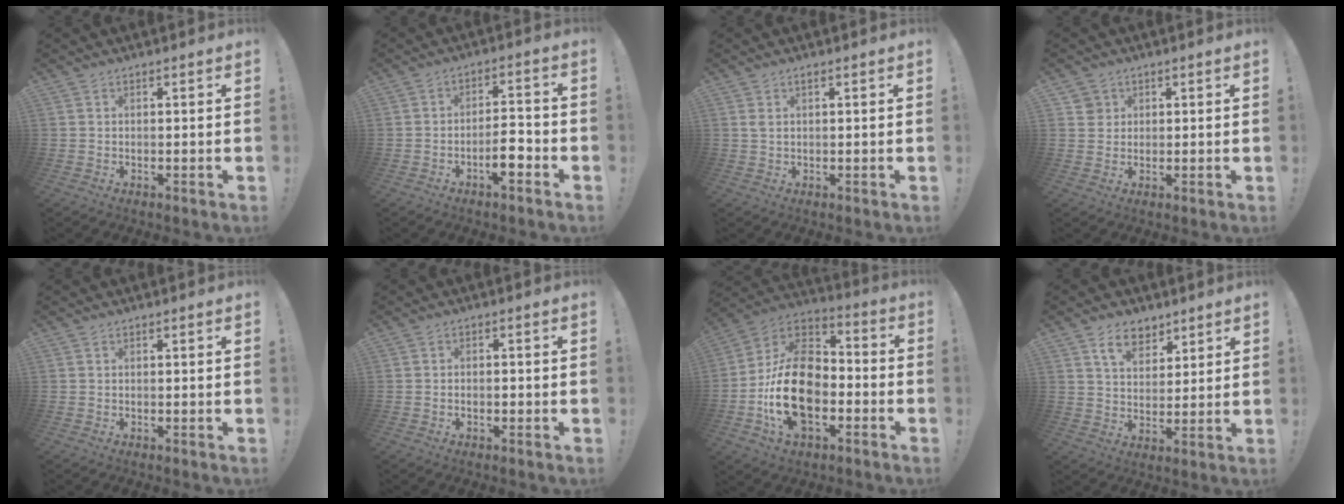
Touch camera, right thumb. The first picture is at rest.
{"total": 6.6, "force": [-3.4, 2.6, 5.0], "torque": [-0.065, 0.020, -0.057]}
{"total": 1.6, "force": [0.8, 0.7, 1.2], "torque": [-0.027, 0.003, 0.013]}
{"total": 3.3, "force": [1.7, 2.8, 0.0], "torque": [0.008, -0.002, 0.029]}
{"total": 0.0}
{"total": 1.0, "force": [-0.5, 0.7, 0.5], "torque": [-0.007, 0.005, -0.009]}
{"total": 22.6, "force": [-5.6, 15.0, 15.9], "torque": [-0.282, 0.036, -0.083]}
{"total": 8.7, "force": [5.7, 5.5, 3.7], "torque": [-0.061, -0.021, 0.107]}